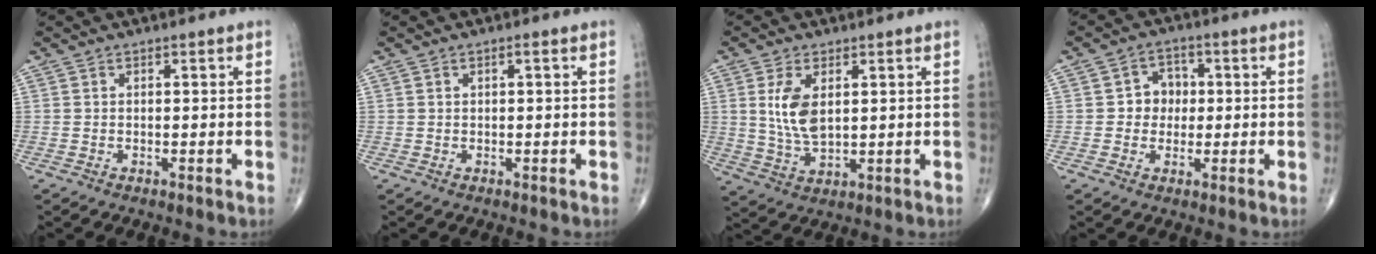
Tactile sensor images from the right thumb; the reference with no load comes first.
{"total": 0.5, "force": [0.2, 0.1, 0.5], "torque": [-0.011, 0.000, 0.002]}
{"total": 7.6, "force": [1.9, 3.9, 6.3], "torque": [-0.122, -0.014, 0.045]}
{"total": 5.1, "force": [0.2, 4.5, 2.3], "torque": [-0.002, 0.010, -0.005]}